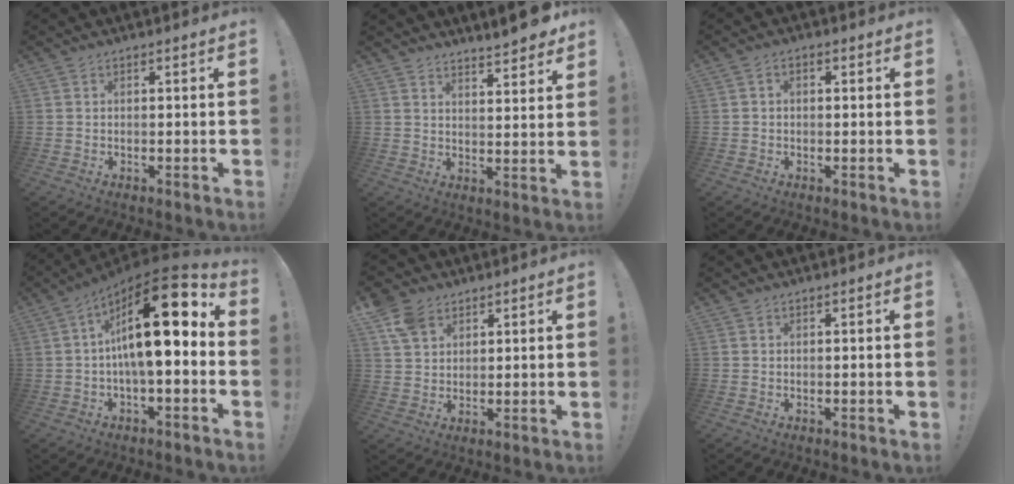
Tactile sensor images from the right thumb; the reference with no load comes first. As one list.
[{"total": 6.6, "force": [5.8, 0.8, 2.9], "torque": [-0.030, -0.046, 0.099]}, {"total": 1.8, "force": [-0.7, 1.2, 1.1], "torque": [-0.023, 0.008, -0.013]}, {"total": 20.6, "force": [4.0, 6.2, 19.2], "torque": [-0.314, -0.025, 0.058]}, {"total": 7.6, "force": [4.6, 5.3, 3.0], "torque": [-0.060, -0.013, 0.093]}, {"total": 0.0}]